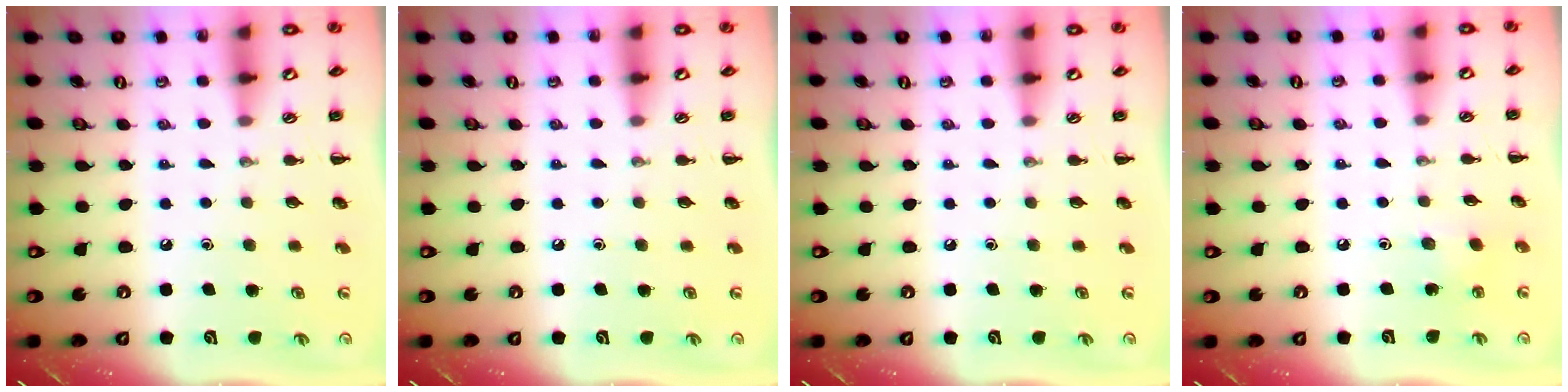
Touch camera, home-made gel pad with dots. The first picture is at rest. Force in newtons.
{"total": 0.0}
{"total": 0.0}
{"total": 2.8, "press": 2.6, "slide": 0.9}